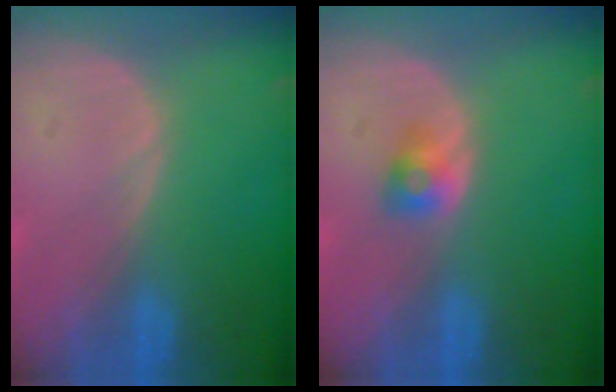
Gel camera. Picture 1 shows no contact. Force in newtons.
{"total": 2.5, "press": 2.3, "slide": 1.1}